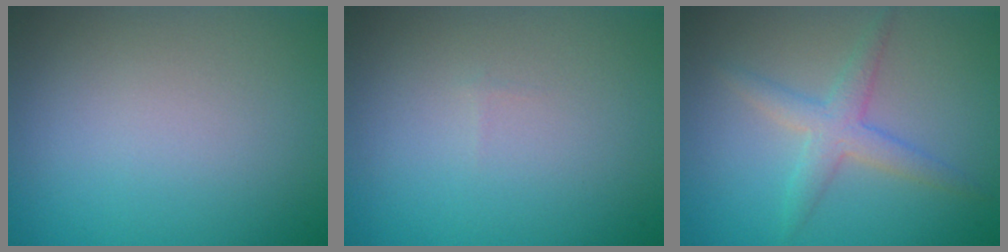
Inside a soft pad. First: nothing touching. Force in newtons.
{"total": 0.0}
{"total": 2.7, "press": 2.7, "slide": 0.1}